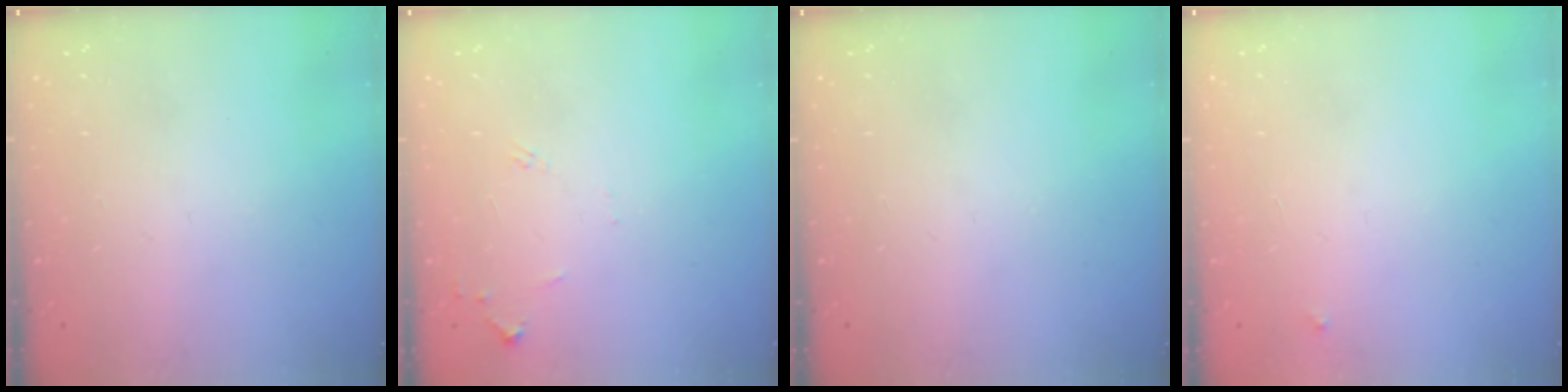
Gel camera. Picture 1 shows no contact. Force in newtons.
{"total": 6.3, "press": 6.3, "slide": 0.8}
{"total": 0.0}
{"total": 2.5, "press": 2.4, "slide": 0.4}